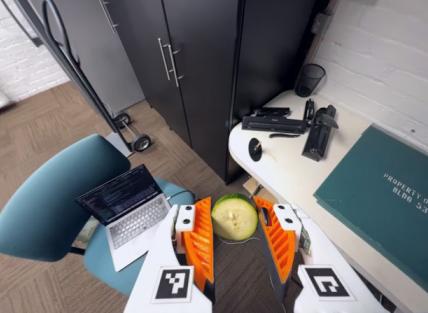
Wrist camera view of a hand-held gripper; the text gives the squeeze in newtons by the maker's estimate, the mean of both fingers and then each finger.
{"total": 9.0, "left": 9.2, "right": 8.9}